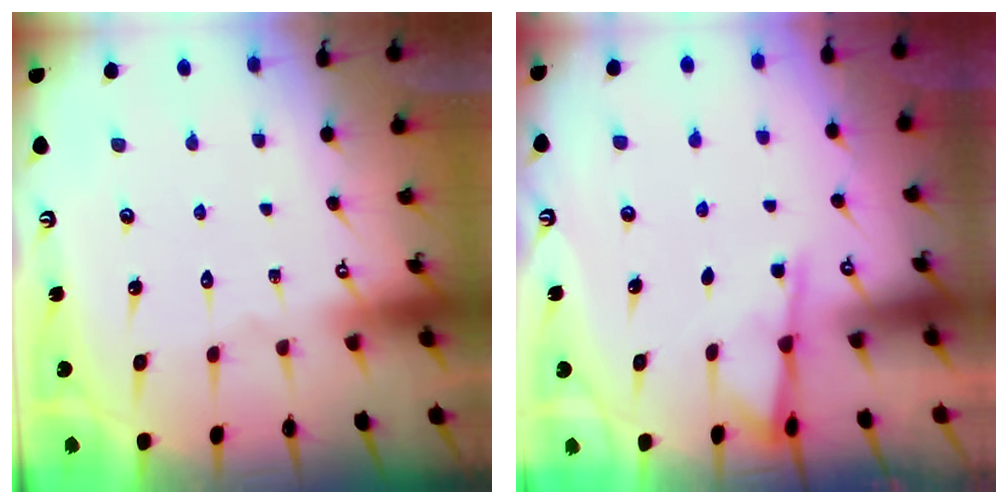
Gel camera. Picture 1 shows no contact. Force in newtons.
{"total": 3.0, "press": 3.0, "slide": 0.6}